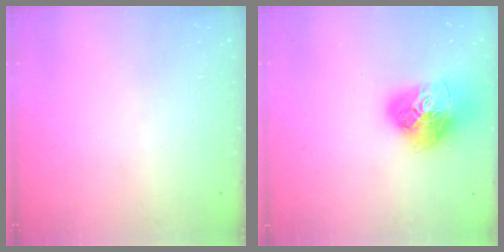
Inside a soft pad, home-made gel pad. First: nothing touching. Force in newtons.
{"total": 18.4, "press": 18.3, "slide": 1.9}